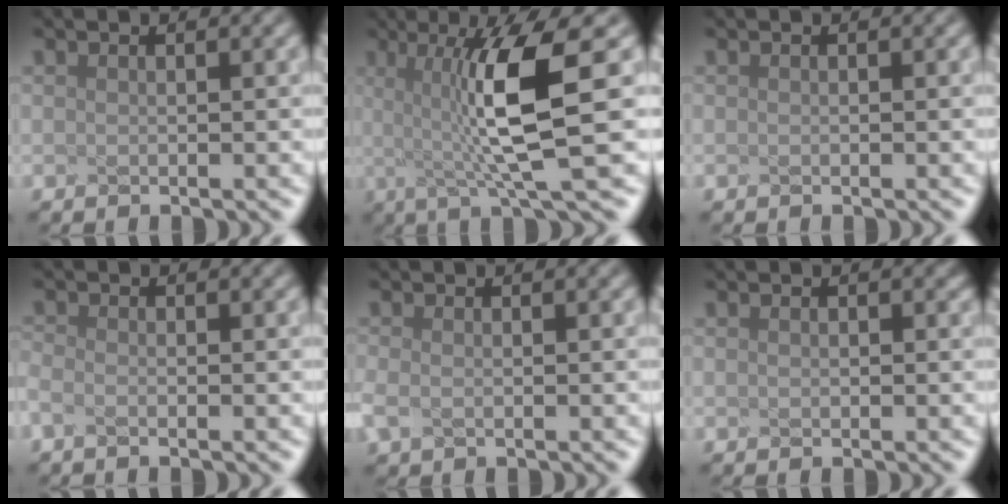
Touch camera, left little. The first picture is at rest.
{"total": 7.1, "force": [-1.0, 0.3, 7.0], "torque": [-0.142, -0.010, 0.024]}
{"total": 0.0}
{"total": 1.5, "force": [-1.4, -0.5, 0.0], "torque": [-0.023, 0.000, 0.002]}
{"total": 1.1, "force": [-0.9, -0.6, -0.2], "torque": [-0.026, -0.005, 0.018]}
{"total": 0.0}